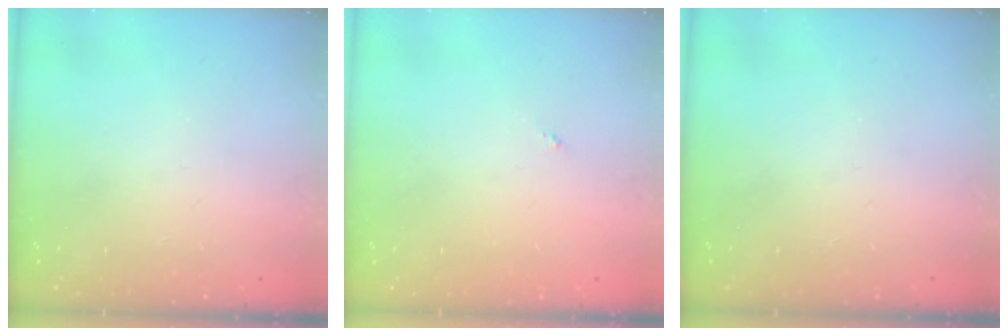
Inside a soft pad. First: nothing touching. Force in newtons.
{"total": 0.0}
{"total": 0.0}